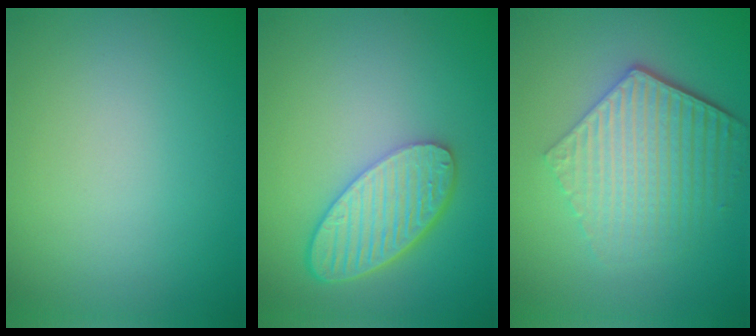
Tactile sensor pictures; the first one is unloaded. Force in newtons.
{"total": 5.7, "press": 4.4, "slide": 3.6}
{"total": 6.1, "press": 4.4, "slide": 4.1}